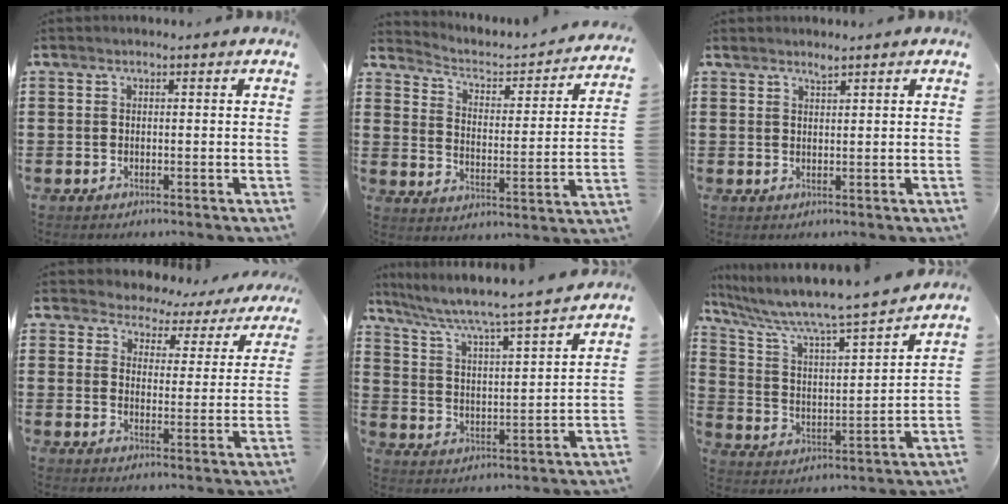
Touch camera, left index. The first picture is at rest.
{"total": 2.3, "force": [1.7, 1.2, 1.0], "torque": [-0.037, -0.016, 0.016]}
{"total": 1.3, "force": [1.3, -0.1, 0.4], "torque": [-0.009, -0.001, 0.024]}
{"total": 3.7, "force": [3.5, 1.2, 0.0], "torque": [-0.024, -0.024, 0.056]}
{"total": 4.8, "force": [4.3, -0.5, 2.2], "torque": [-0.065, -0.040, 0.060]}
{"total": 7.2, "force": [6.5, -0.1, 3.0], "torque": [-0.090, -0.056, 0.101]}